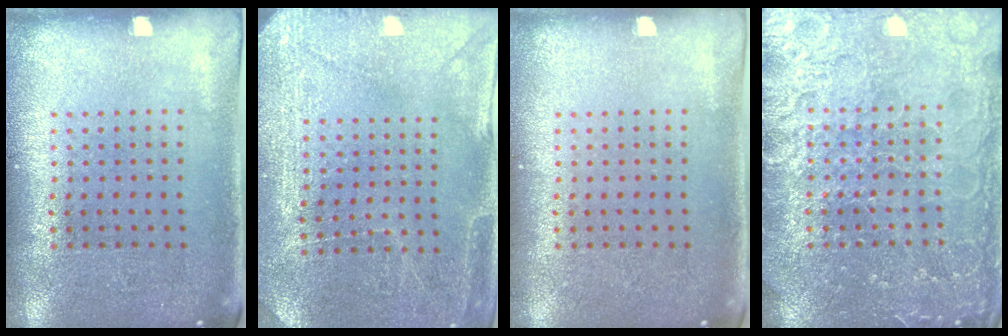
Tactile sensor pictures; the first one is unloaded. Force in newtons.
{"total": 2.8, "press": 2.8, "slide": 0.4}
{"total": 0.0}
{"total": 4.7, "press": 4.6, "slide": 0.5}